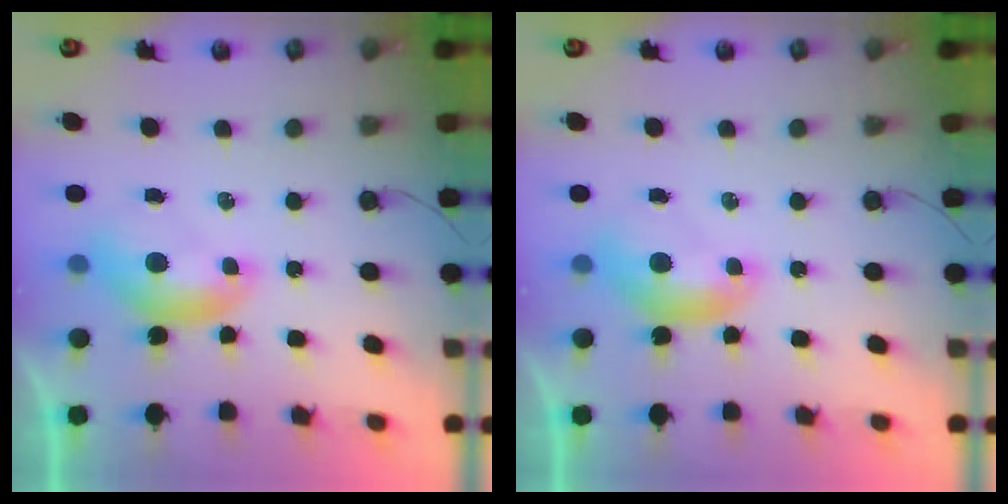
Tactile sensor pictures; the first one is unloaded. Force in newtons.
{"total": 0.0}